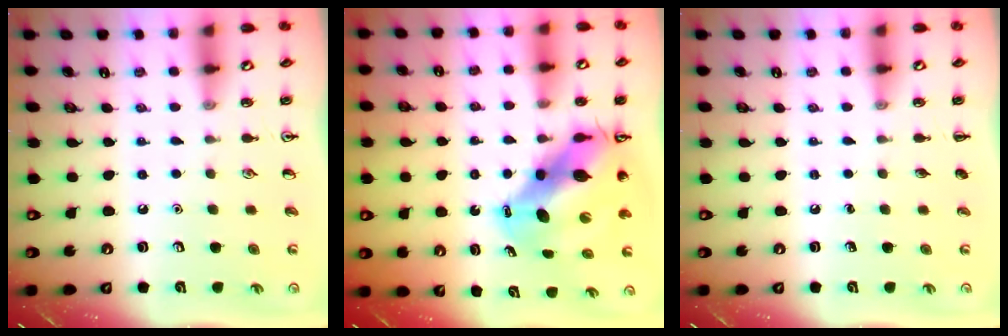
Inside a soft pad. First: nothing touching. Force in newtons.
{"total": 12.1, "press": 11.5, "slide": 3.7}
{"total": 0.0}